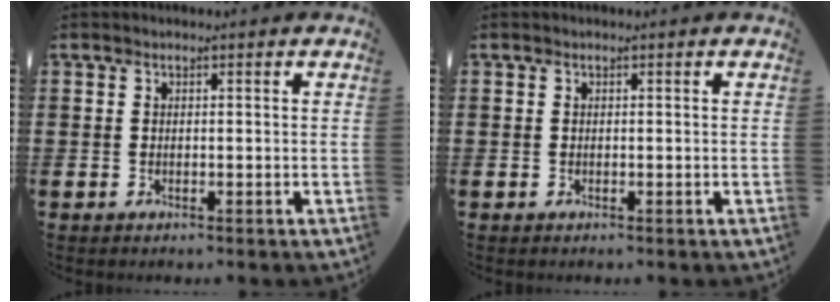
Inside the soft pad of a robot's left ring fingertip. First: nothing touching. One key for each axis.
{"total": 0.0}